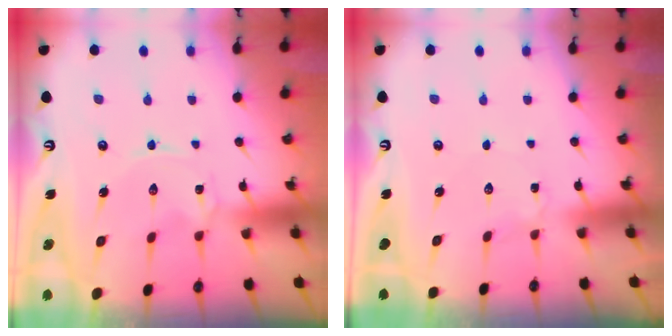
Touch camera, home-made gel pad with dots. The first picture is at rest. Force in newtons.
{"total": 2.2, "press": 2.2, "slide": 0.2}